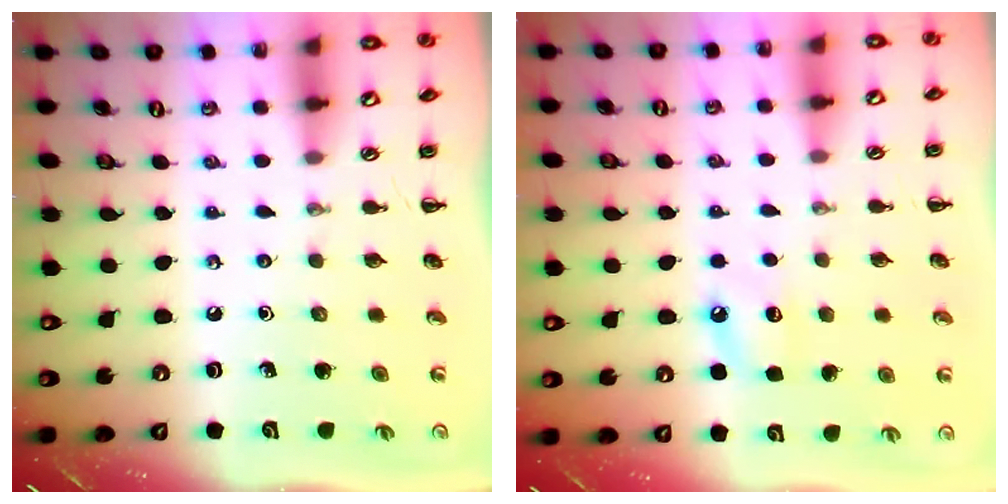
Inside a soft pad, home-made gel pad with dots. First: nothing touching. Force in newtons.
{"total": 6.4, "press": 6.2, "slide": 1.8}